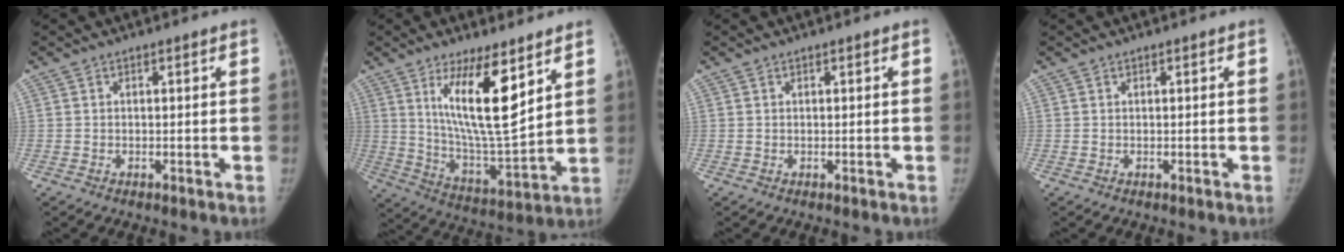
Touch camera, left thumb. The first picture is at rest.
{"total": 16.4, "force": [7.7, 4.5, 13.7], "torque": [-0.221, -0.057, 0.148]}
{"total": 0.0}
{"total": 0.0}